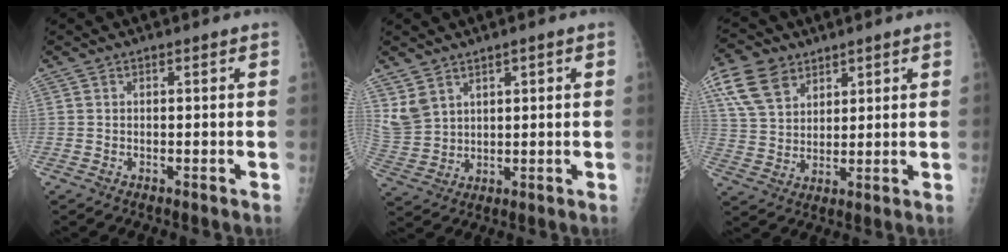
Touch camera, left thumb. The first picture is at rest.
{"total": 6.2, "force": [3.6, 4.4, 2.4], "torque": [-0.035, -0.018, 0.086]}
{"total": 11.4, "force": [6.0, 7.7, 5.9], "torque": [-0.102, -0.009, 0.121]}